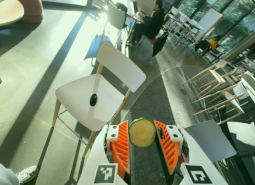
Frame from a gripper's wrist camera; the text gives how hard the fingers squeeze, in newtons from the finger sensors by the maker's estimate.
{"total": 8.8, "left": 9.2, "right": 8.4}